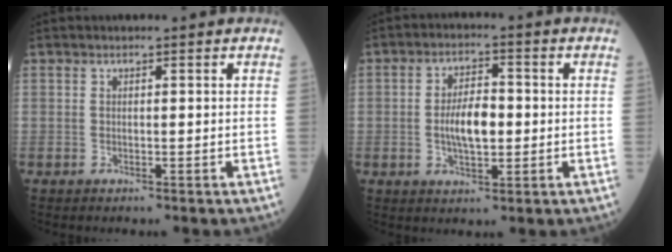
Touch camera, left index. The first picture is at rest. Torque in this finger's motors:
{"motor_torque": [1.22, 0.21, 0.45, 0.06]}